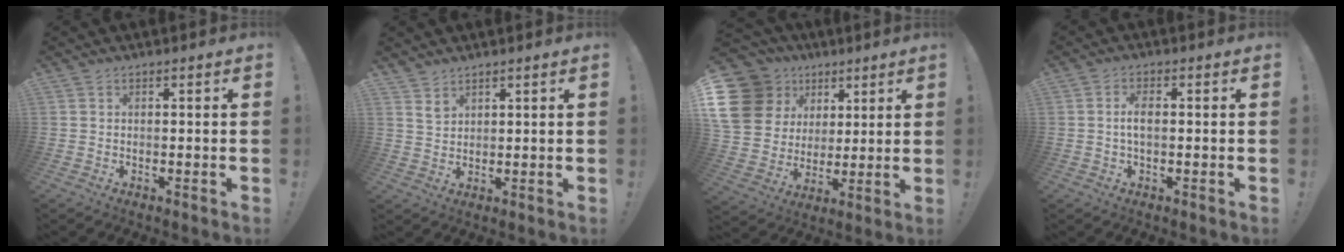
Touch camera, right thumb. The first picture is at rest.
{"total": 3.8, "force": [3.0, 2.2, 0.8], "torque": [-0.006, -0.023, 0.056]}
{"total": 18.5, "force": [7.5, 14.8, 8.2], "torque": [-0.145, -0.032, 0.165]}
{"total": 3.8, "force": [0.0, 1.6, 3.4], "torque": [-0.055, 0.004, -0.002]}